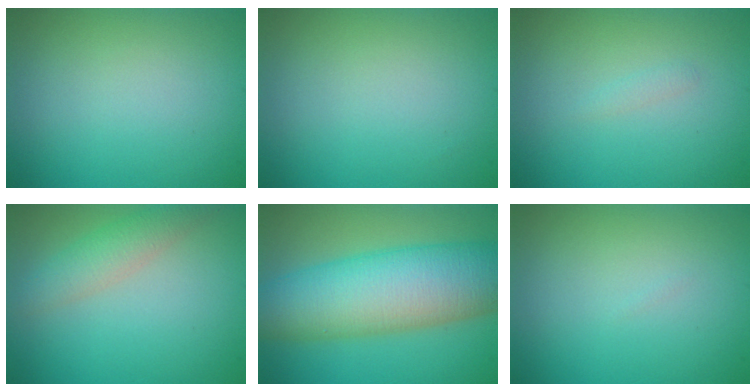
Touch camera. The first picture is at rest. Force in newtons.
{"total": 0.0}
{"total": 0.5, "press": 0.5, "slide": 0.0}
{"total": 3.0, "press": 3.0, "slide": 0.1}
{"total": 11.2, "press": 11.2, "slide": 0.3}
{"total": 0.0}